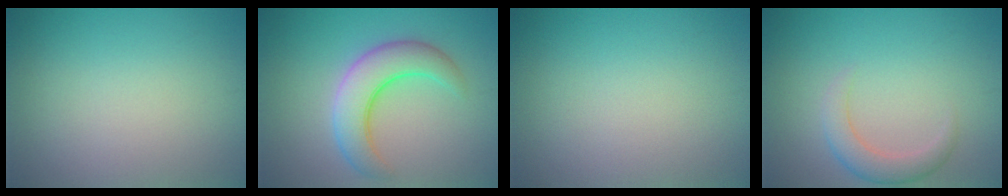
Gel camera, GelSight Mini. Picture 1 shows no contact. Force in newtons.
{"total": 5.4, "press": 5.4, "slide": 0.3}
{"total": 0.0}
{"total": 2.6, "press": 2.6, "slide": 0.1}